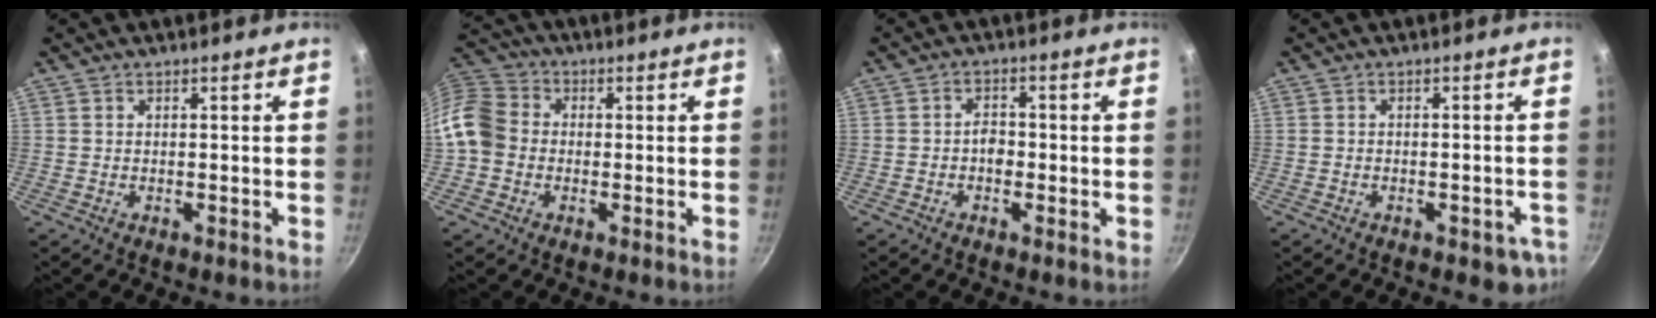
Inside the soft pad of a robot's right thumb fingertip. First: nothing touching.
{"total": 9.4, "force": [-1.4, 7.9, 4.9], "torque": [-0.068, 0.020, -0.051]}
{"total": 2.8, "force": [-0.7, 2.0, 1.9], "torque": [-0.018, 0.011, -0.015]}
{"total": 5.2, "force": [-2.6, 2.7, 3.7], "torque": [-0.020, 0.024, -0.018]}